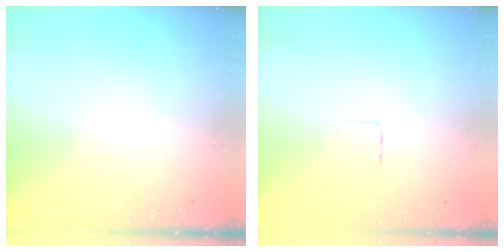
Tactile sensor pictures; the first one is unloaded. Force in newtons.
{"total": 3.0, "press": 3.0, "slide": 0.1}